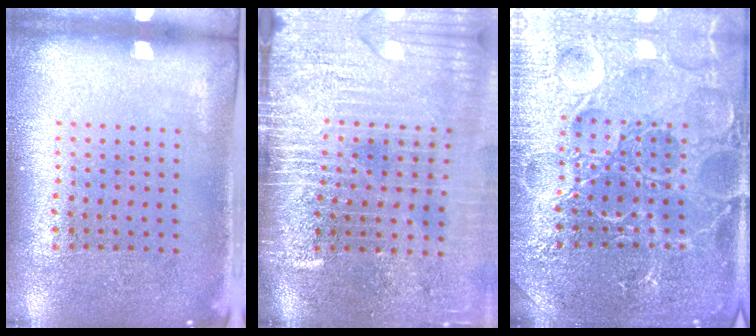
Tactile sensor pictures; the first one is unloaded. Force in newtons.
{"total": 4.3, "press": 3.6, "slide": 2.3}
{"total": 7.5, "press": 7.5, "slide": 1.0}